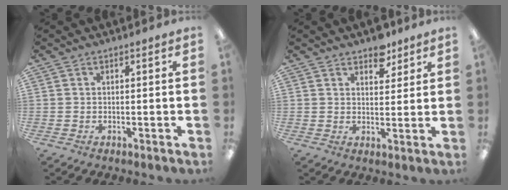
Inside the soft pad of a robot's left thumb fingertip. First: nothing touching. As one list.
[{"total": 5.5, "force": [4.4, 2.8, 1.8], "torque": [-0.005, -0.025, 0.075]}]